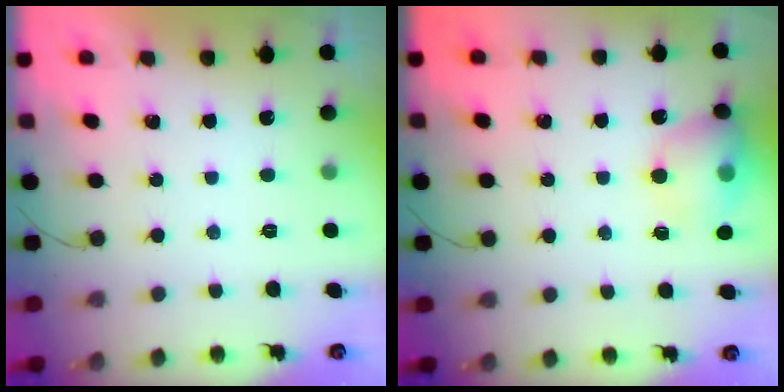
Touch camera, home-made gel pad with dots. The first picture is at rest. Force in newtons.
{"total": 12.7, "press": 12.5, "slide": 2.0}